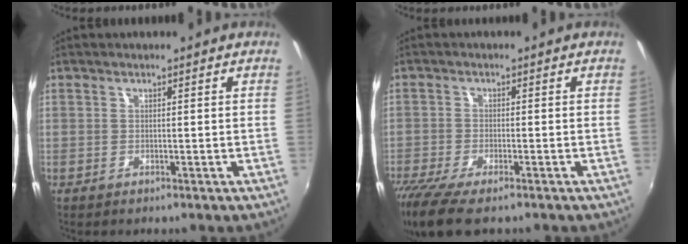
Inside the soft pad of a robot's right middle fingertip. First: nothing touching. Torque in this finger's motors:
{"motor_torque": [1.12, -1.02, 0.23, 0.08]}